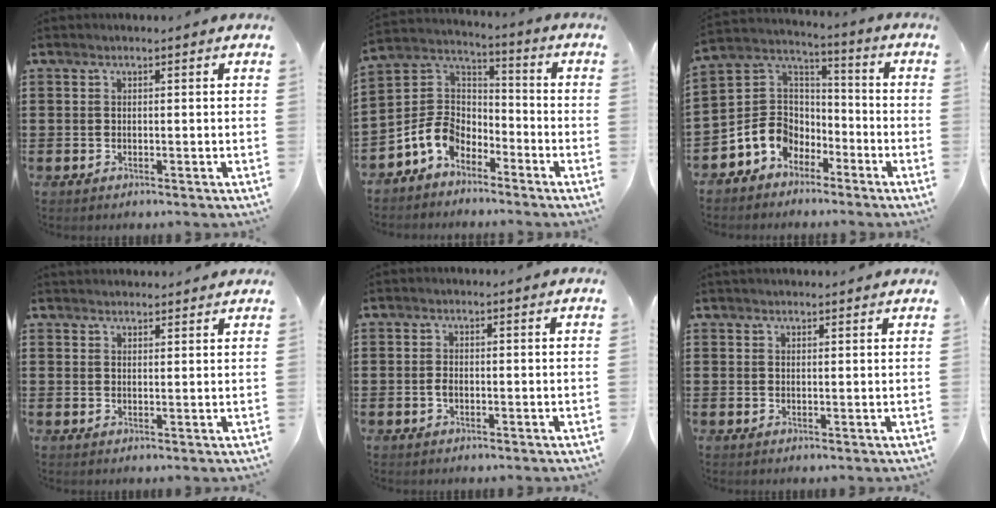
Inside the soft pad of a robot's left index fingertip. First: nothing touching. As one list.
[{"total": 8.1, "force": [-5.0, 5.3, 3.5], "torque": [-0.106, 0.012, -0.104]}, {"total": 7.4, "force": [-3.9, 6.1, 1.7], "torque": [-0.077, 0.005, -0.083]}, {"total": 2.1, "force": [2.1, 0.2, -0.1], "torque": [-0.003, -0.001, 0.041]}, {"total": 1.3, "force": [-0.2, 0.6, 1.1], "torque": [-0.030, -0.002, -0.006]}, {"total": 1.5, "force": [1.4, 0.1, 0.3], "torque": [-0.007, 0.001, 0.028]}]